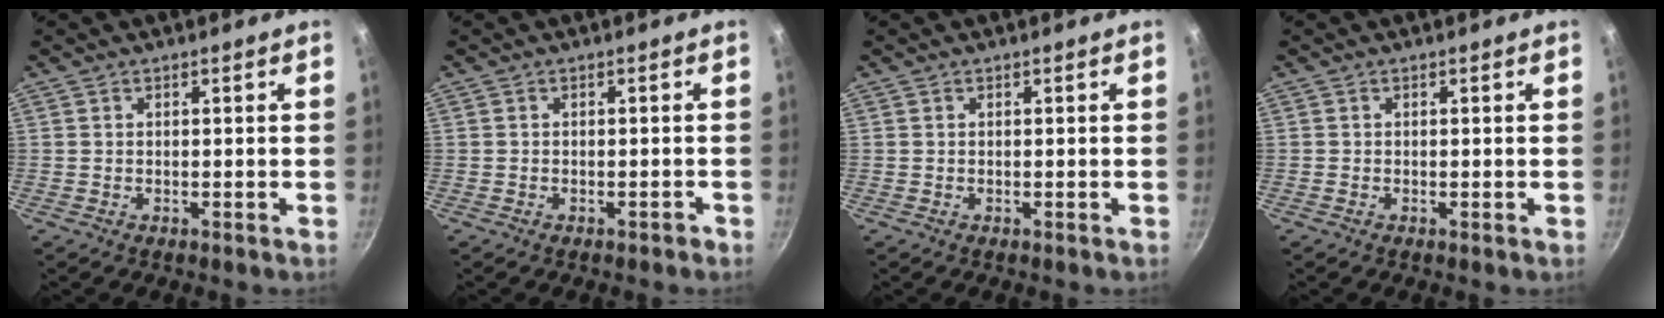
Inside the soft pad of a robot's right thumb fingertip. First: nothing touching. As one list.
[{"total": 0.9, "force": [-0.7, 0.4, 0.4], "torque": [0.000, 0.014, -0.001]}, {"total": 0.0}, {"total": 0.0}]